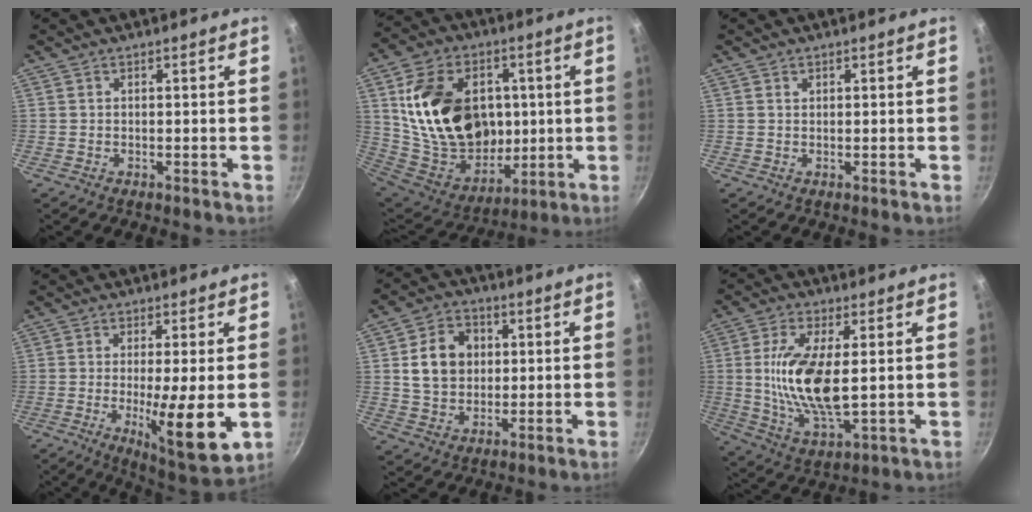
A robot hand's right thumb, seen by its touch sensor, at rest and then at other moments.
{"total": 25.8, "force": [4.3, 19.0, 16.9], "torque": [-0.260, -0.009, 0.093]}
{"total": 0.5, "force": [0.3, 0.4, 0.2], "torque": [-0.001, 0.001, 0.005]}
{"total": 12.2, "force": [-1.8, 2.0, 11.9], "torque": [-0.187, -0.017, -0.021]}
{"total": 10.7, "force": [1.8, 8.5, 6.2], "torque": [-0.081, 0.007, 0.029]}
{"total": 14.8, "force": [1.3, 6.1, 13.4], "torque": [-0.256, -0.013, 0.027]}